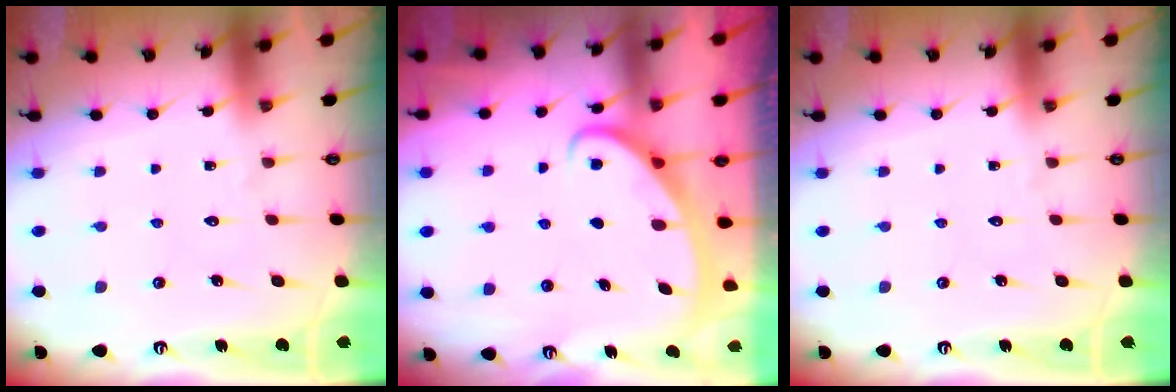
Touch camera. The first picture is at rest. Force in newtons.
{"total": 2.8, "press": 2.8, "slide": 0.4}
{"total": 0.0}